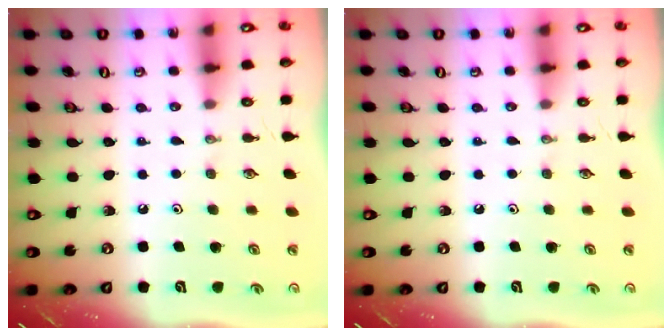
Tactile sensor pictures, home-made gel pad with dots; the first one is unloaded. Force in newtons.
{"total": 0.0}